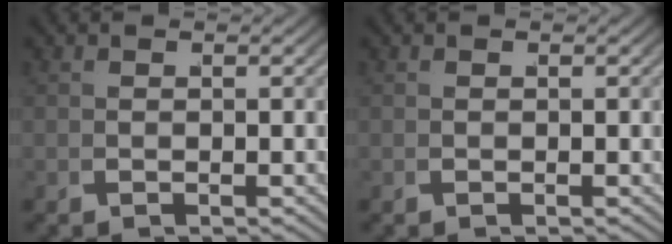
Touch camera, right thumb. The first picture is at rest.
{"total": 0.0}